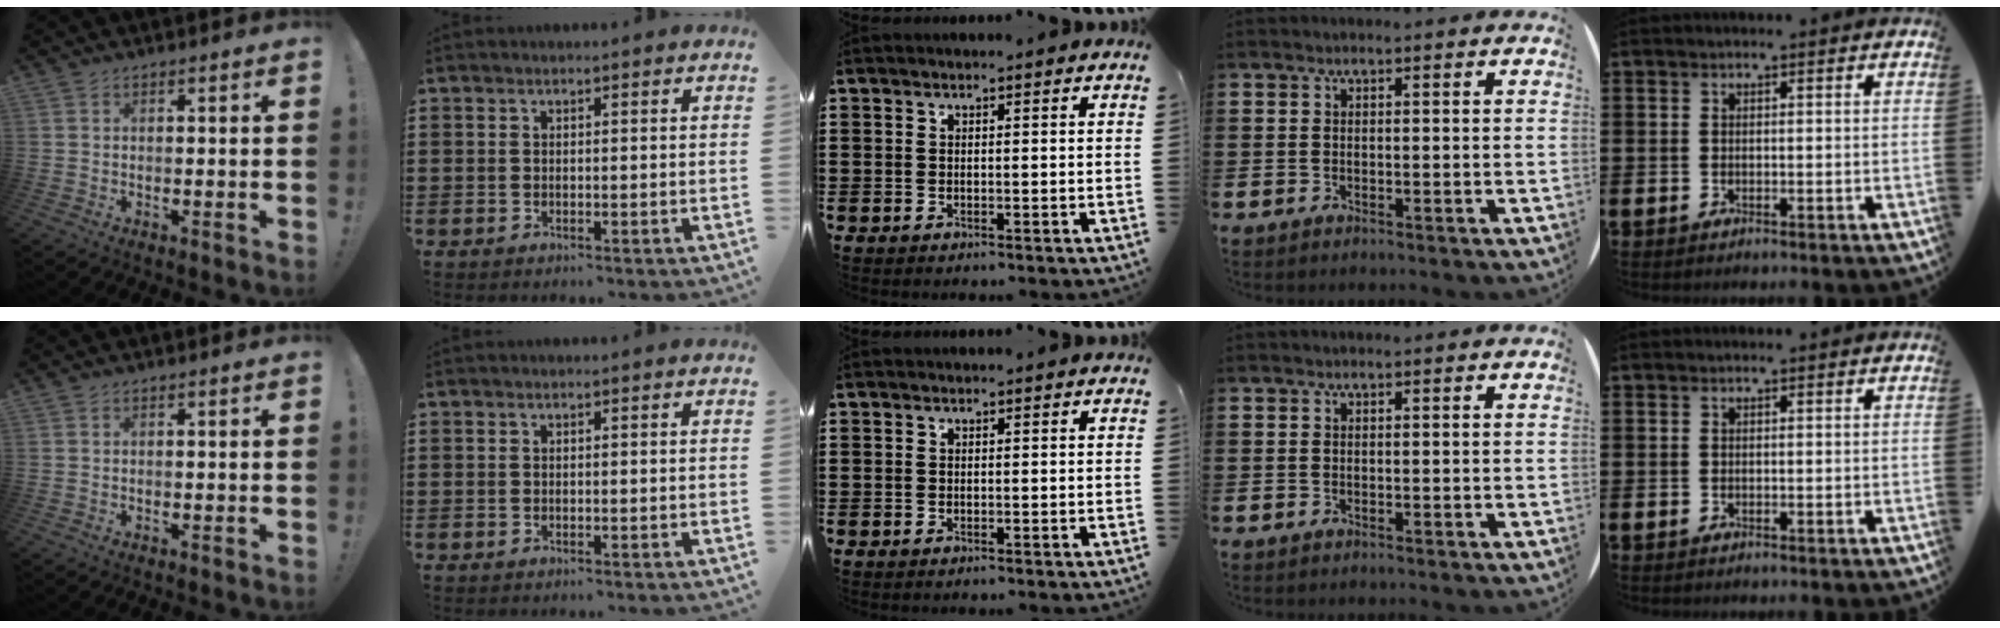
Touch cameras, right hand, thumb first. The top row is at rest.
{}